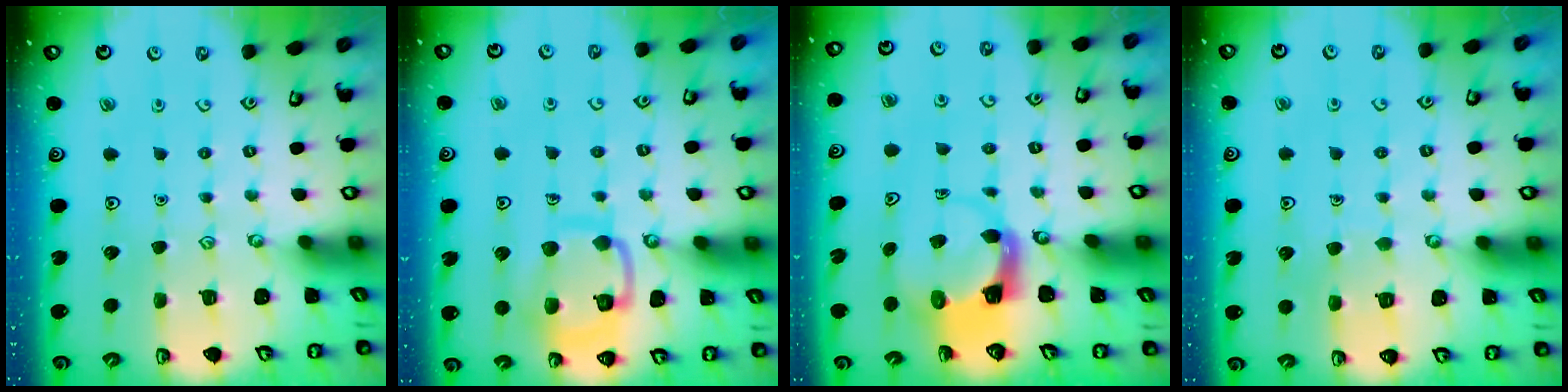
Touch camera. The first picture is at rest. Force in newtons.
{"total": 13.1, "press": 13.1, "slide": 1.4}
{"total": 3.9, "press": 3.8, "slide": 0.4}
{"total": 3.9, "press": 3.9, "slide": 0.2}